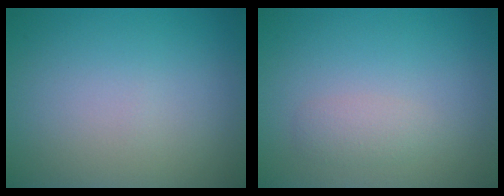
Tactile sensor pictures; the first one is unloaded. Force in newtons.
{"total": 1.3, "press": 1.3, "slide": 0.1}